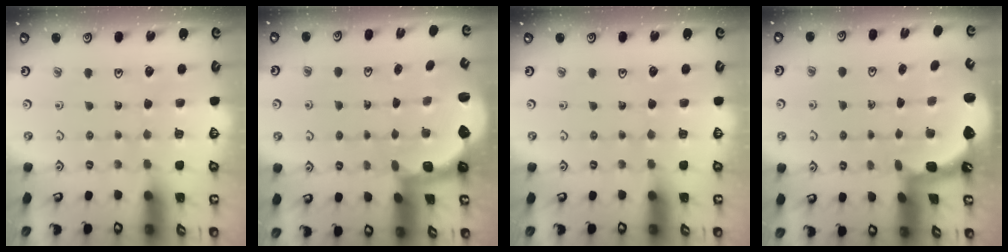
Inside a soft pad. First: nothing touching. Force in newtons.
{"total": 2.8, "press": 1.7, "slide": 2.2}
{"total": 0.0}
{"total": 2.5, "press": 1.9, "slide": 1.6}